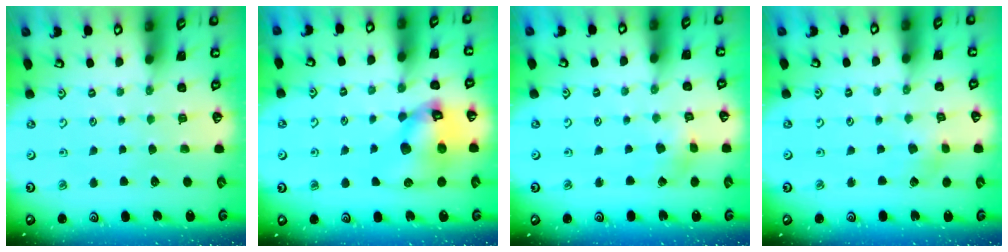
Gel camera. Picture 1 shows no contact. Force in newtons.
{"total": 14.0, "press": 13.8, "slide": 2.0}
{"total": 2.0, "press": 2.0, "slide": 0.3}
{"total": 2.6, "press": 2.6, "slide": 0.4}